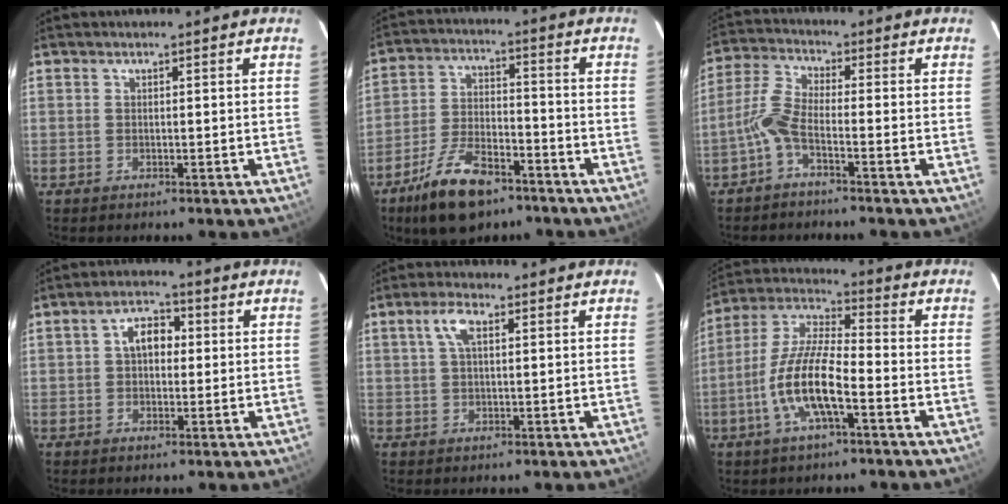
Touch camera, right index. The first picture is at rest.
{"total": 13.0, "force": [-8.9, 5.4, 7.9], "torque": [-0.170, -0.006, -0.154]}
{"total": 4.9, "force": [-2.6, 0.9, 4.1], "torque": [-0.104, 0.013, -0.056]}
{"total": 5.3, "force": [0.6, 3.6, 3.8], "torque": [-0.065, 0.022, 0.010]}
{"total": 4.1, "force": [1.4, 1.7, 3.5], "torque": [-0.070, 0.011, 0.026]}
{"total": 12.3, "force": [-4.8, 3.0, 10.9], "torque": [-0.230, -0.002, -0.095]}